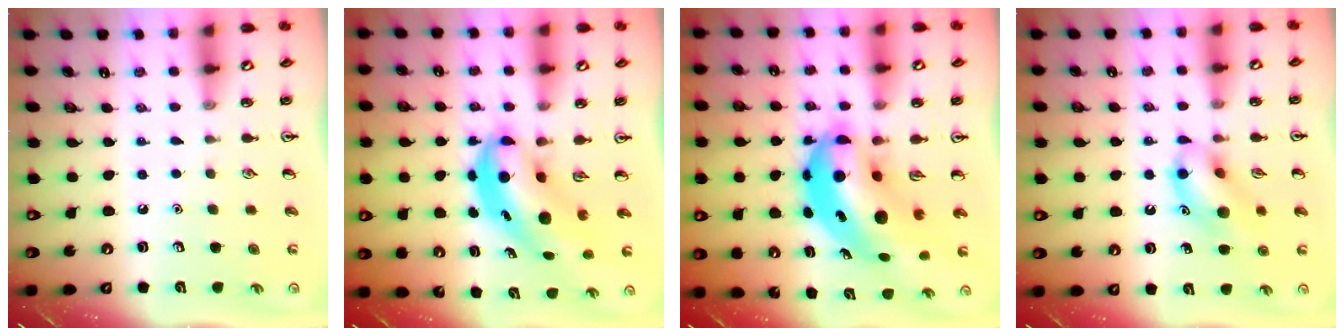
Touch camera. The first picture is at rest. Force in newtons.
{"total": 6.5, "press": 6.3, "slide": 1.7}
{"total": 12.1, "press": 11.7, "slide": 3.1}
{"total": 12.4, "press": 12.3, "slide": 1.7}